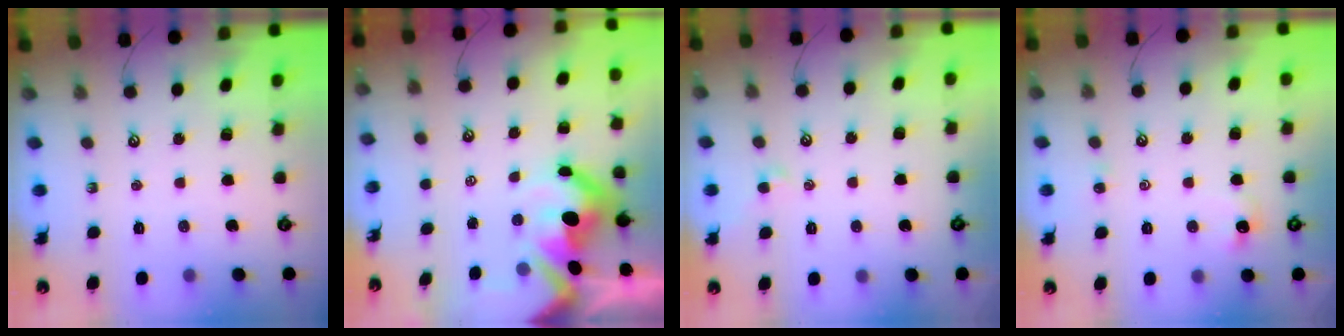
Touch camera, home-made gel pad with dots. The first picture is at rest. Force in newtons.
{"total": 12.6, "press": 12.4, "slide": 2.0}
{"total": 0.8, "press": 0.7, "slide": 0.4}
{"total": 1.3, "press": 1.2, "slide": 0.5}